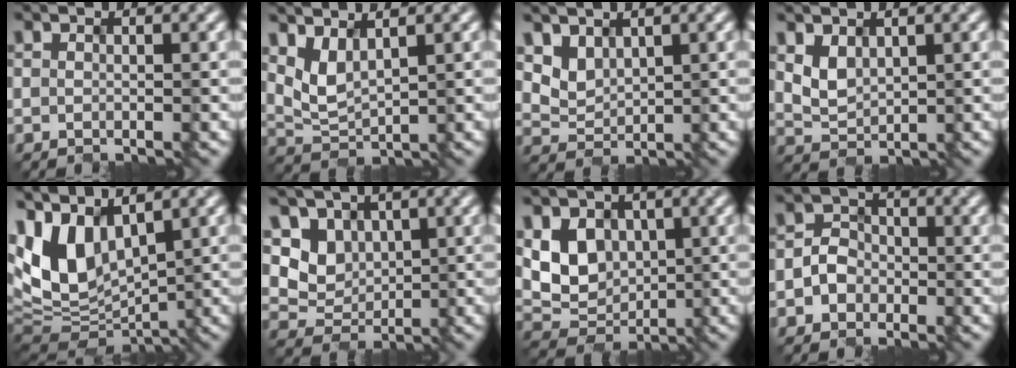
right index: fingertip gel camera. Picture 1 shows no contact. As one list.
[{"total": 2.7, "force": [1.5, 1.2, 1.9], "torque": [-0.051, -0.005, 0.037]}, {"total": 2.6, "force": [1.9, 1.5, 0.9], "torque": [-0.025, -0.002, 0.038]}, {"total": 2.2, "force": [1.0, 1.5, 1.2], "torque": [-0.029, -0.003, 0.024]}, {"total": 8.8, "force": [2.7, 5.1, 6.7], "torque": [-0.154, 0.001, 0.048]}, {"total": 4.7, "force": [1.5, 4.0, 2.1], "torque": [-0.045, 0.000, 0.024]}, {"total": 5.9, "force": [1.2, 4.7, 3.4], "torque": [-0.066, -0.006, 0.014]}, {"total": 2.6, "force": [-1.1, 2.2, 0.8], "torque": [-0.011, 0.004, -0.029]}]